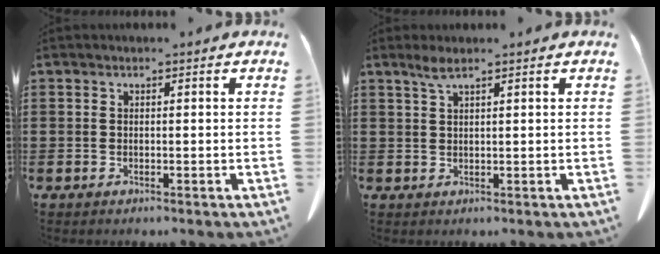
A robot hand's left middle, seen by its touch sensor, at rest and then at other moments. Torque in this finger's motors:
{"motor_torque": [0.33, -0.06, 0.01, 0.03]}